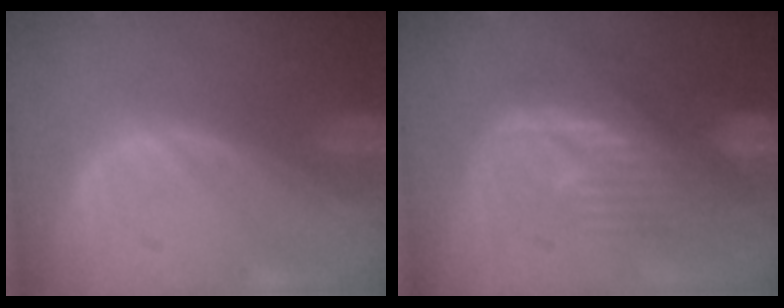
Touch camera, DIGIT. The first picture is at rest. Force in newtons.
{"total": 8.7, "press": 8.5, "slide": 1.8}